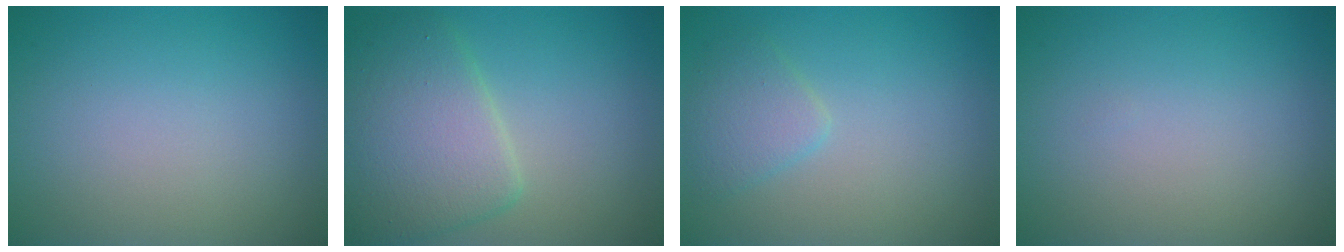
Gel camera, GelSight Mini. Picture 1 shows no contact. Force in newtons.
{"total": 6.2, "press": 6.2, "slide": 0.2}
{"total": 2.2, "press": 2.2, "slide": 0.1}
{"total": 0.0}